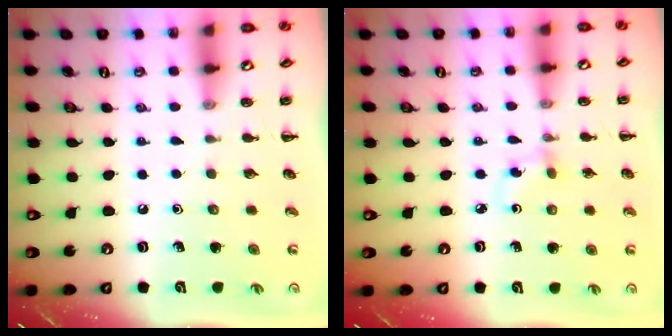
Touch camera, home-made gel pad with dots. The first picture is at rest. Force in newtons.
{"total": 3.0, "press": 2.7, "slide": 1.2}